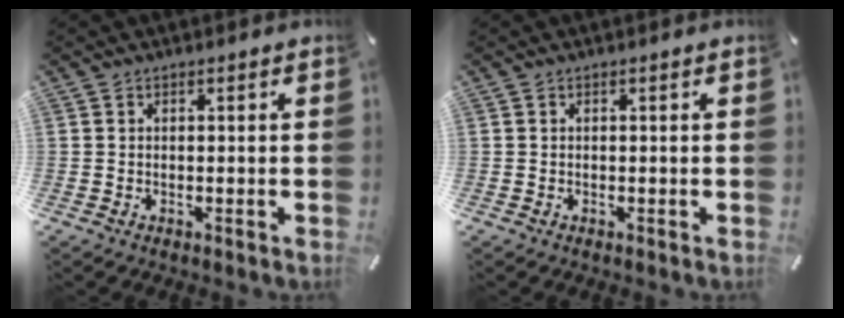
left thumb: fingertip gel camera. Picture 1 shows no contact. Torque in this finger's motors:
{"motor_torque": [-0.02, -0.02, 0.00, 0.00, 0.00]}